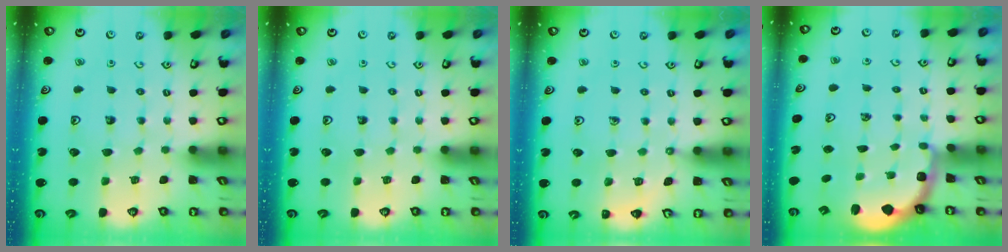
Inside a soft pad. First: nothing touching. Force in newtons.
{"total": 0.0}
{"total": 6.0, "press": 5.8, "slide": 1.6}
{"total": 2.4, "press": 1.1, "slide": 2.1}